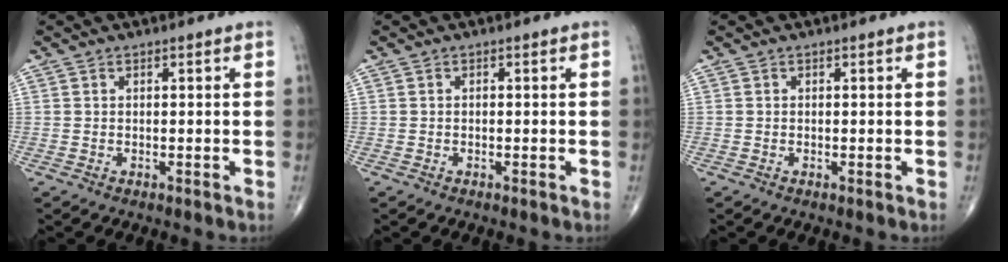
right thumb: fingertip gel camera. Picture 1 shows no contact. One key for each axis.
{"total": 0.0}
{"total": 0.0}